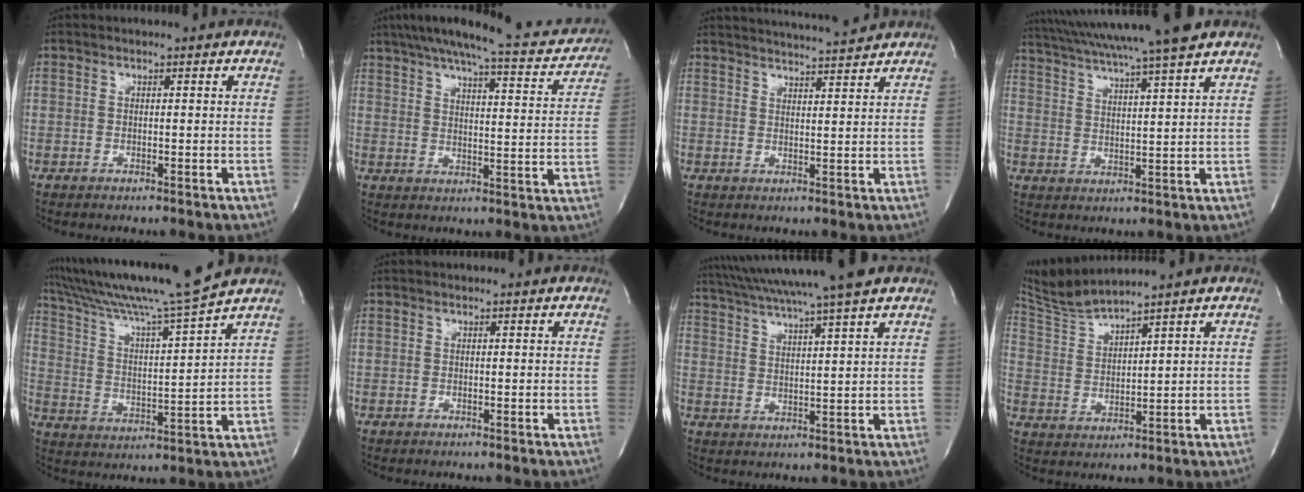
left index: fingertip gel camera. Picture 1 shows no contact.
{"total": 19.6, "force": [17.5, 3.2, 8.2], "torque": [-0.123, -0.012, 0.216]}
{"total": 10.3, "force": [9.8, 0.2, 3.2], "torque": [-0.056, 0.007, 0.133]}
{"total": 16.9, "force": [14.3, -0.7, 8.9], "torque": [-0.161, 0.015, 0.211]}
{"total": 16.3, "force": [14.3, -2.1, 7.5], "torque": [-0.139, -0.015, 0.234]}
{"total": 0.0}
{"total": 14.5, "force": [12.2, -1.2, 7.7], "torque": [-0.137, 0.012, 0.180]}
{"total": 6.4, "force": [6.1, -1.3, 1.6], "torque": [-0.048, -0.003, 0.133]}